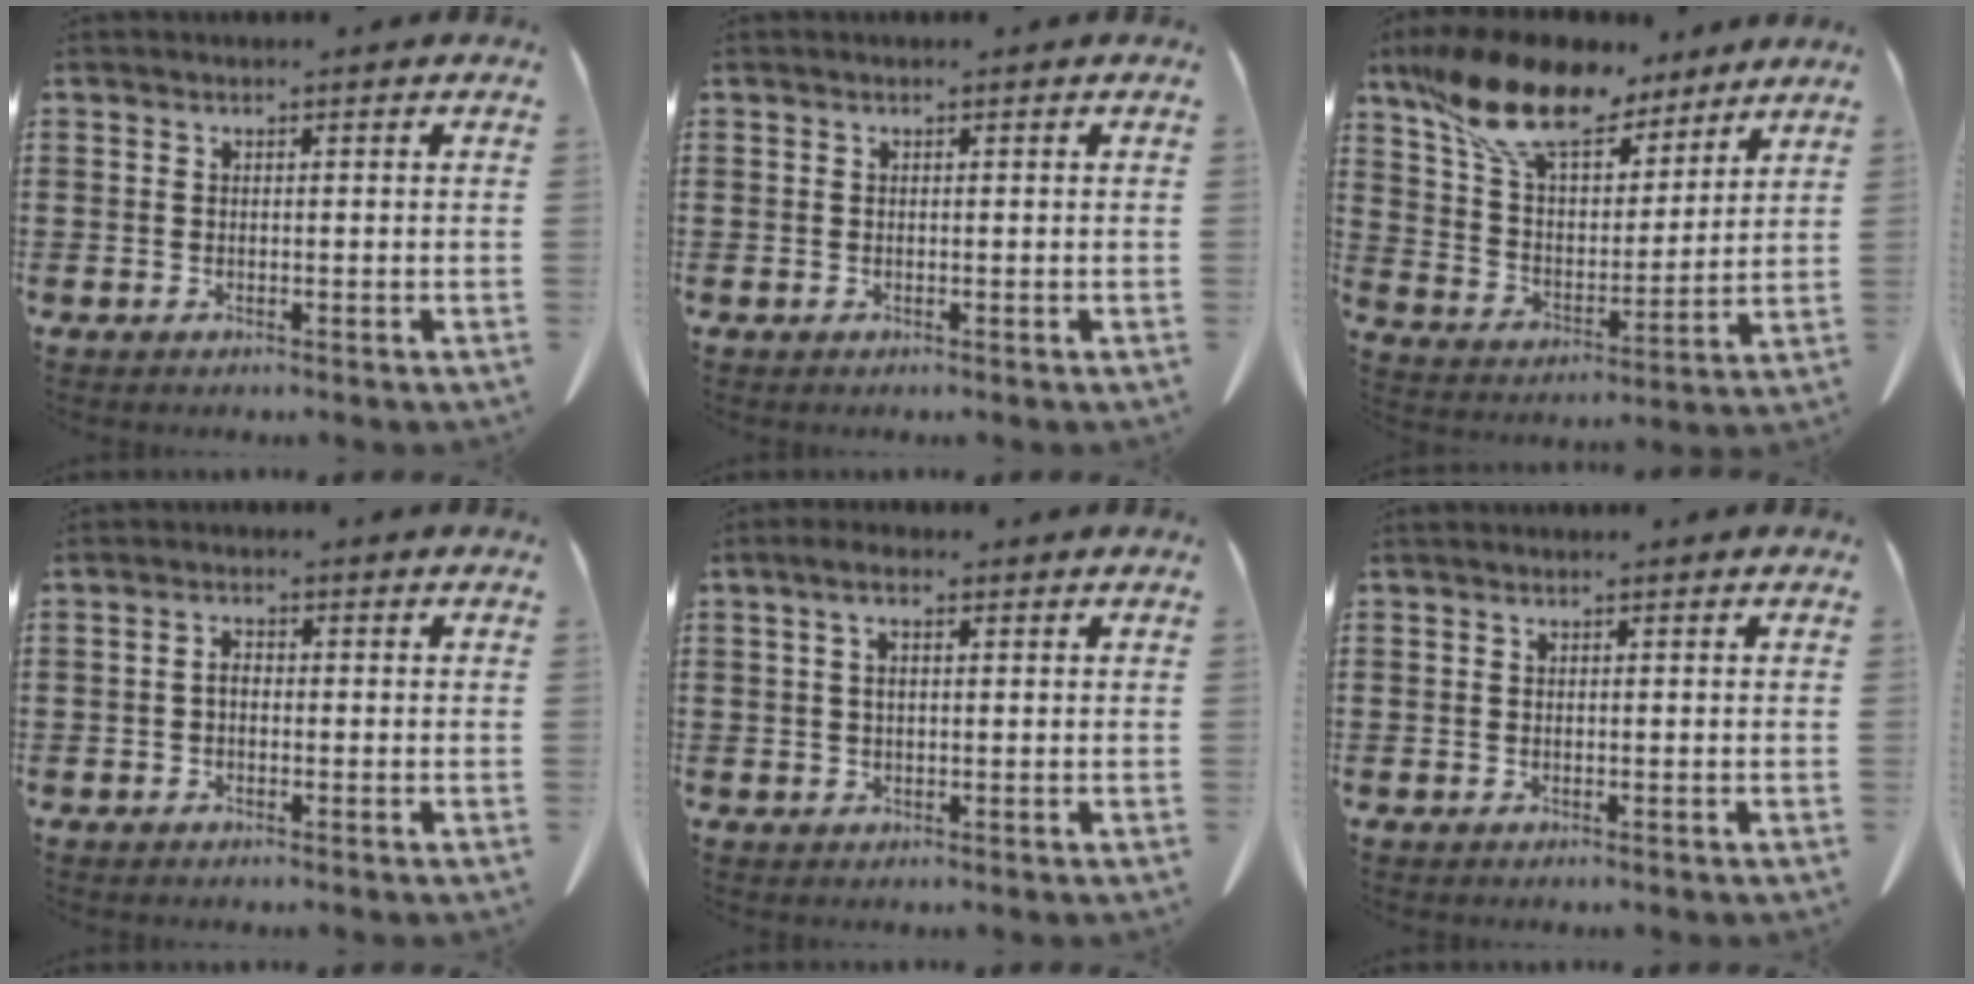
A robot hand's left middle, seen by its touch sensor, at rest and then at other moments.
{"total": 0.0}
{"total": 13.7, "force": [10.8, 4.9, 6.8], "torque": [-0.175, -0.044, 0.196]}
{"total": 1.9, "force": [-0.4, 1.0, 1.5], "torque": [-0.032, 0.000, -0.007]}
{"total": 3.1, "force": [0.8, 1.1, 2.8], "torque": [-0.065, 0.004, 0.010]}
{"total": 0.0}